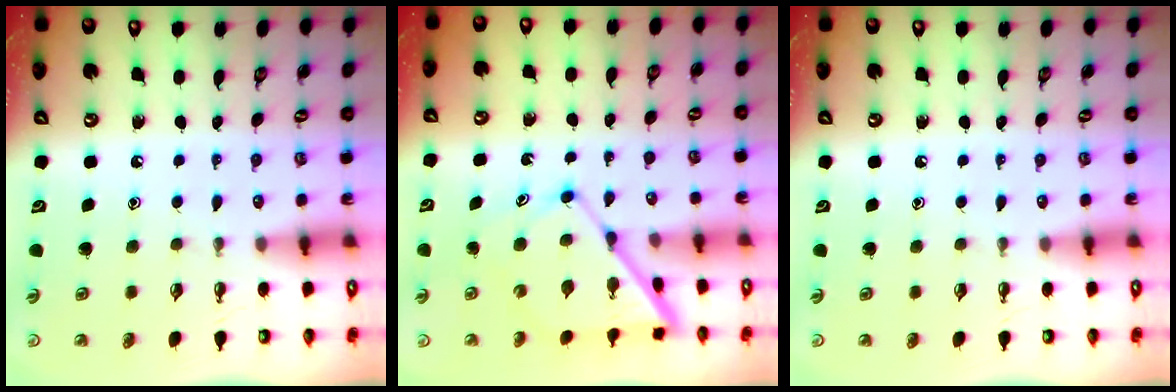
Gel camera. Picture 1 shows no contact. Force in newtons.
{"total": 11.0, "press": 10.9, "slide": 1.0}
{"total": 0.0}